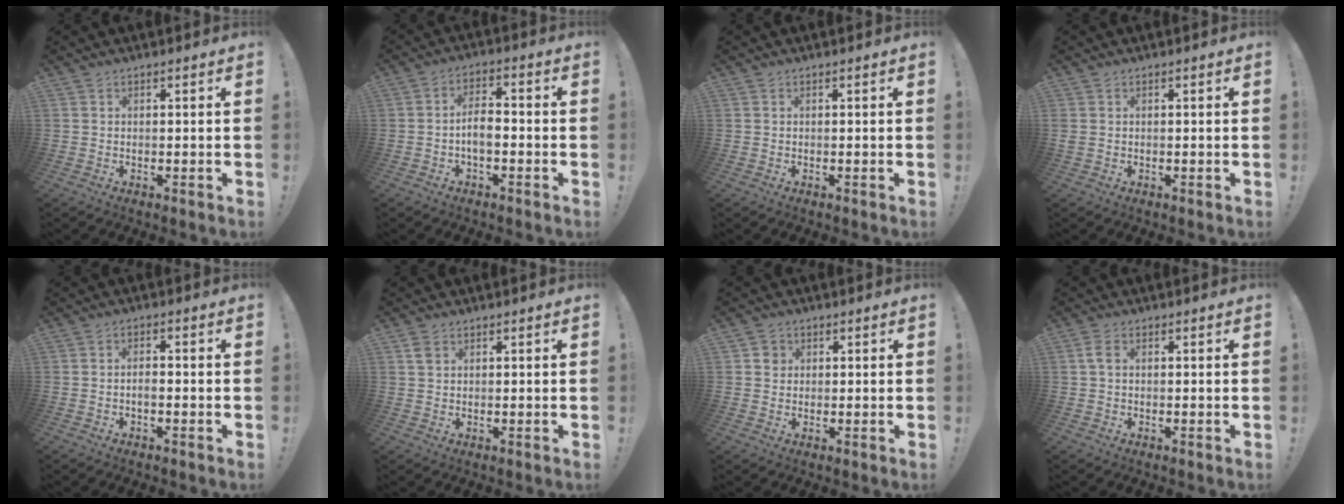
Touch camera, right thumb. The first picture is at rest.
{"total": 5.7, "force": [-1.6, 2.8, 4.6], "torque": [-0.086, 0.007, -0.028]}
{"total": 0.0}
{"total": 1.1, "force": [0.4, 0.7, 0.7], "torque": [-0.015, 0.003, 0.008]}
{"total": 2.3, "force": [-1.0, 0.9, 1.9], "torque": [-0.031, 0.005, -0.016]}
{"total": 2.3, "force": [1.3, 1.4, 1.2], "torque": [-0.013, -0.004, 0.022]}
{"total": 3.3, "force": [0.7, 3.1, 0.6], "torque": [0.003, 0.000, 0.010]}
{"total": 2.8, "force": [0.5, 1.8, 2.1], "torque": [-0.036, 0.005, 0.009]}